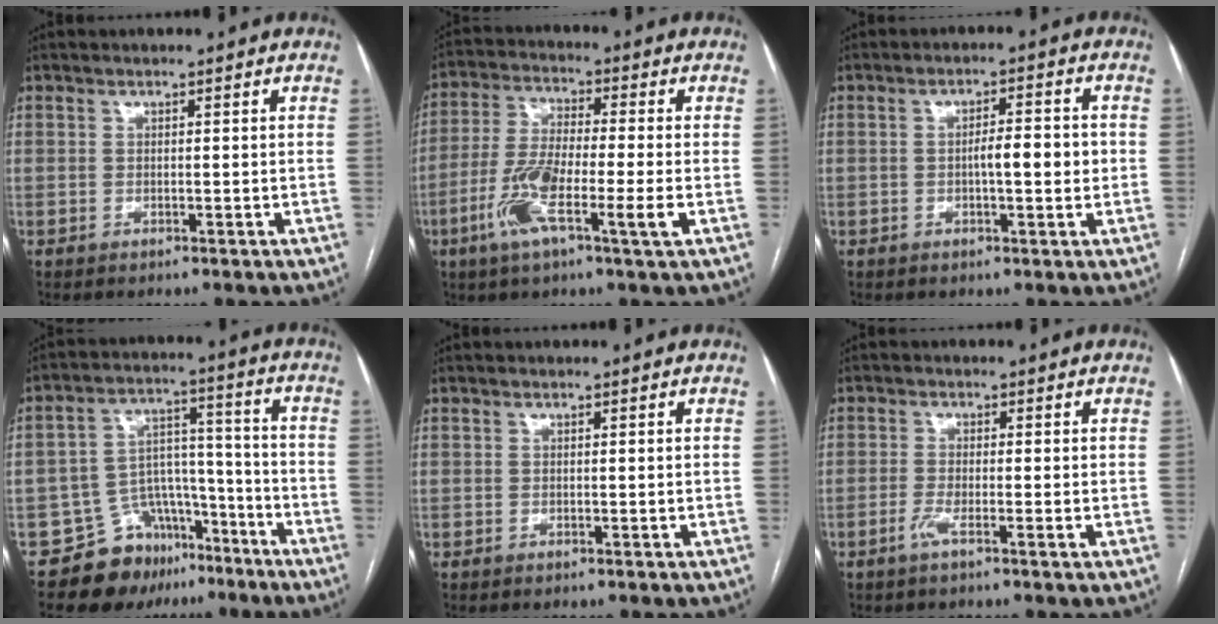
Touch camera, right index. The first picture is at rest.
{"total": 11.4, "force": [-3.8, 1.1, 10.6], "torque": [-0.214, -0.006, -0.076]}
{"total": 5.0, "force": [-0.4, 1.0, 4.9], "torque": [-0.077, 0.007, -0.005]}
{"total": 10.9, "force": [-8.1, 6.9, 2.2], "torque": [-0.024, 0.070, -0.125]}
{"total": 0.0}
{"total": 2.4, "force": [-1.2, 0.0, 2.1], "torque": [-0.040, -0.003, -0.026]}